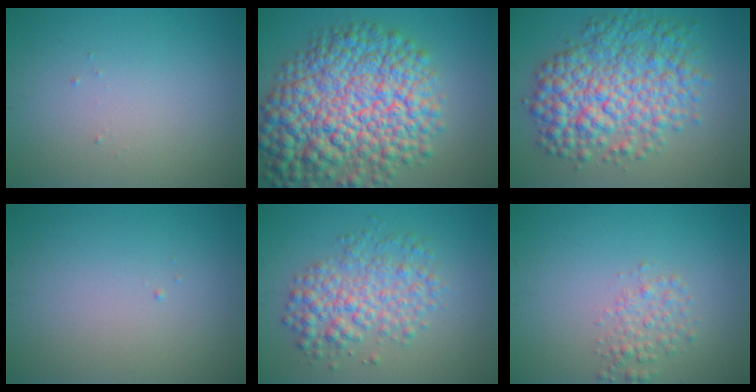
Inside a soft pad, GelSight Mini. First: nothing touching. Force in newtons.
{"total": 13.3, "press": 13.2, "slide": 0.4}
{"total": 8.8, "press": 8.8, "slide": 0.1}
{"total": 0.0}
{"total": 4.8, "press": 4.8, "slide": 0.0}
{"total": 2.0, "press": 2.0, "slide": 0.1}